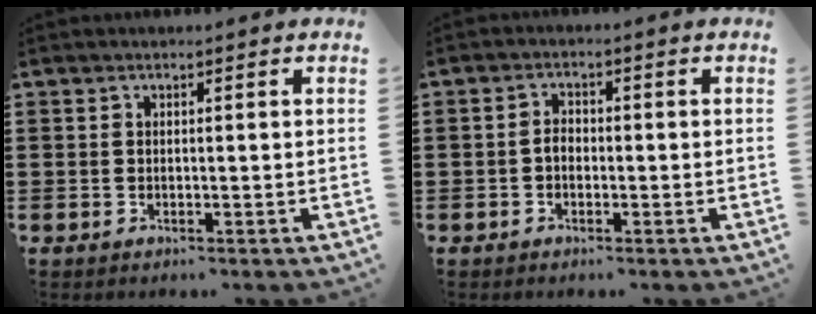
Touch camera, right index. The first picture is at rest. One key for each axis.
{"total": 2.0, "fx": -0.5, "fy": 1.3, "fz": 1.4, "tx": -0.028, "ty": 0.004, "tz": -0.012}